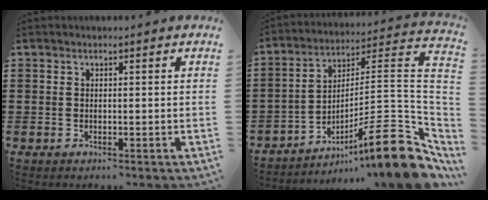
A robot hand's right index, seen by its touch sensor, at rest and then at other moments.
{"total": 14.8, "force": [-8.3, 2.3, 12.0], "torque": [-0.164, 0.013, -0.142]}